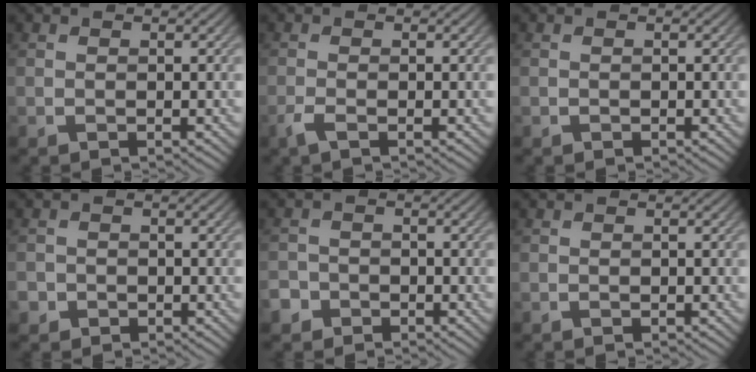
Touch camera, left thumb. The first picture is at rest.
{"total": 1.5, "force": [-0.9, 0.1, 1.2], "torque": [-0.029, 0.001, -0.024]}
{"total": 0.0}
{"total": 1.9, "force": [-1.0, 1.6, 0.2], "torque": [-0.001, -0.005, -0.021]}
{"total": 2.6, "force": [-1.7, 1.9, 0.4], "torque": [-0.009, -0.002, -0.037]}
{"total": 0.0}